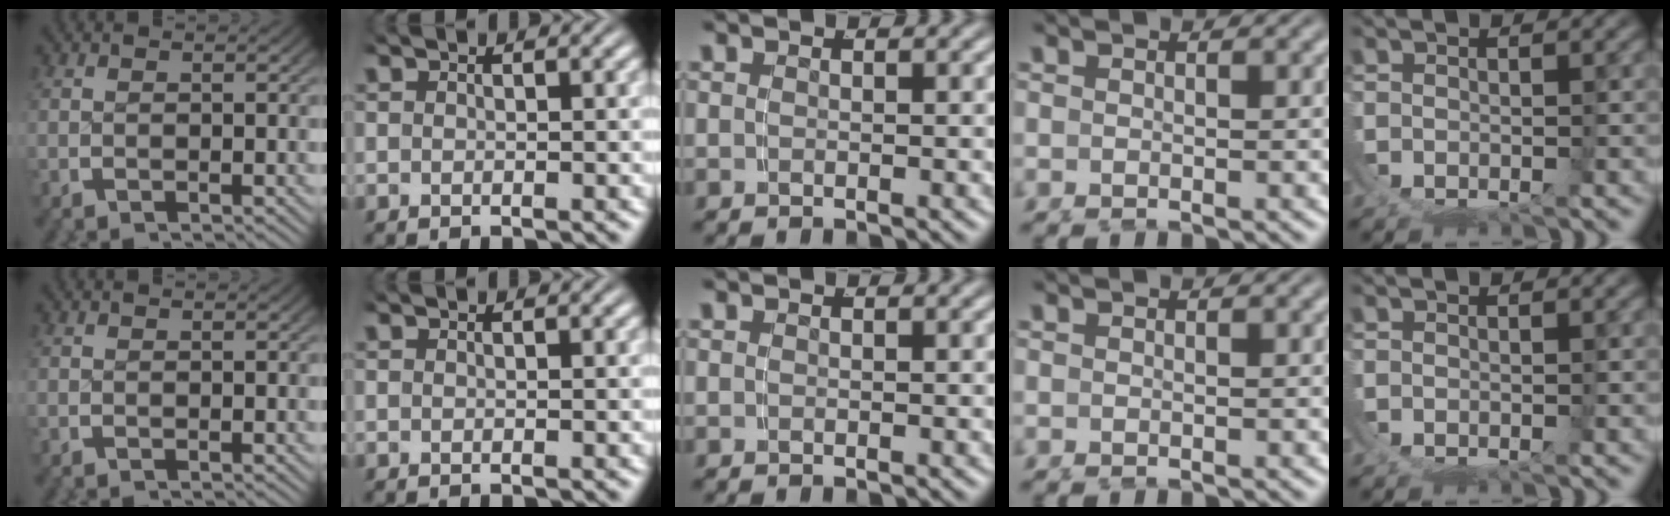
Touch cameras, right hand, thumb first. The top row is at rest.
{}